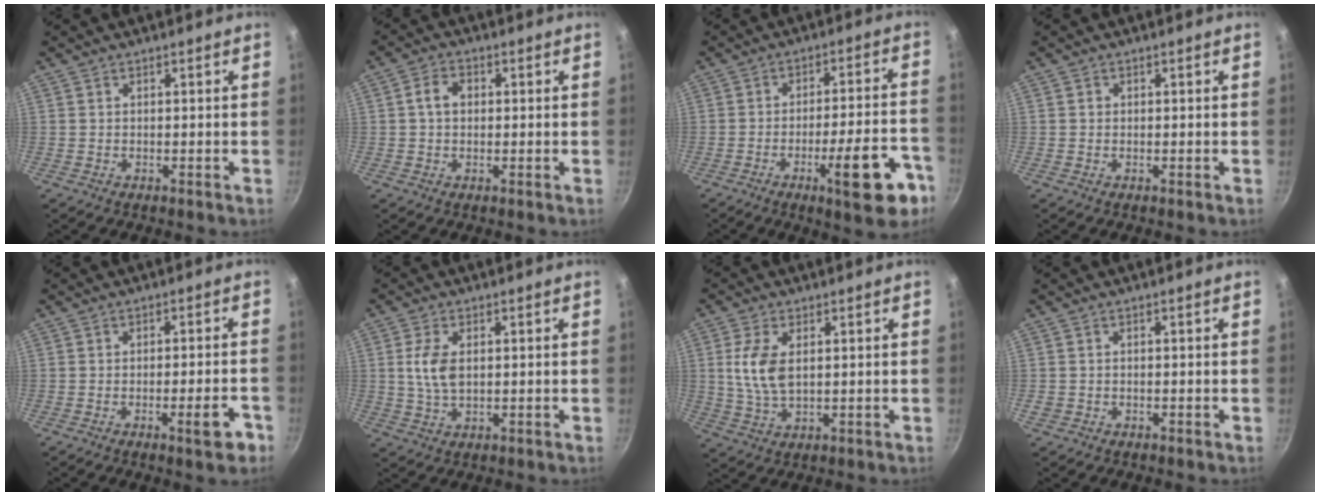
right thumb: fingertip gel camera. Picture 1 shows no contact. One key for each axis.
{"total": 4.1, "fx": 0.4, "fy": 3.1, "fz": 2.6, "tx": -0.035, "ty": 0.011, "tz": 0.001}
{"total": 14.4, "fx": -7.0, "fy": 3.9, "fz": 12.0, "tx": -0.137, "ty": 0.041, "tz": -0.094}
{"total": 0.6, "fx": 0.0, "fy": 0.5, "fz": 0.1, "tx": 0.003, "ty": 0.003, "tz": -0.001}
{"total": 5.7, "fx": -2.8, "fy": 1.3, "fz": 4.8, "tx": -0.049, "ty": 0.019, "tz": -0.032}
{"total": 6.2, "fx": 0.9, "fy": 3.5, "fz": 5.0, "tx": -0.097, "ty": -0.001, "tz": 0.018}
{"total": 8.0, "fx": 1.5, "fy": 4.3, "fz": 6.5, "tx": -0.133, "ty": -0.006, "tz": 0.031}
{"total": 0.9, "fx": -0.4, "fy": 0.7, "fz": 0.4, "tx": -0.008, "ty": 0.002, "tz": -0.004}